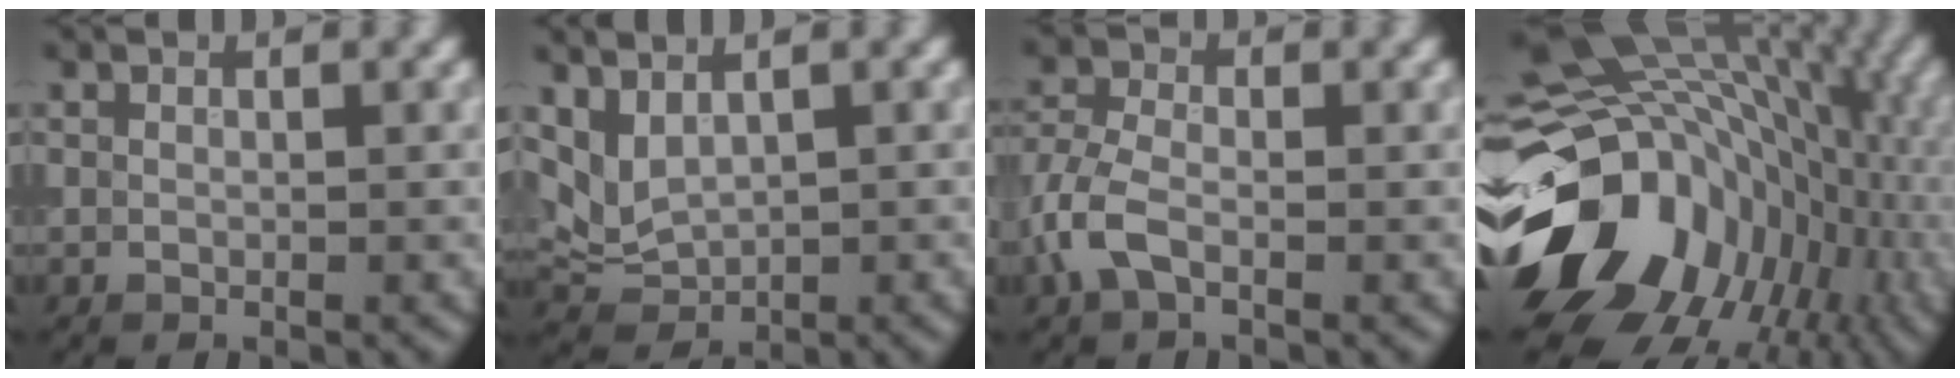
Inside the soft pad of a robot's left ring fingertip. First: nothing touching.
{"total": 2.7, "force": [1.5, 1.5, 1.7], "torque": [-0.043, -0.003, 0.040]}
{"total": 3.5, "force": [-1.4, 1.9, 2.5], "torque": [-0.064, 0.005, -0.042]}
{"total": 18.4, "force": [-4.3, 14.1, 11.0], "torque": [-0.196, -0.031, -0.045]}